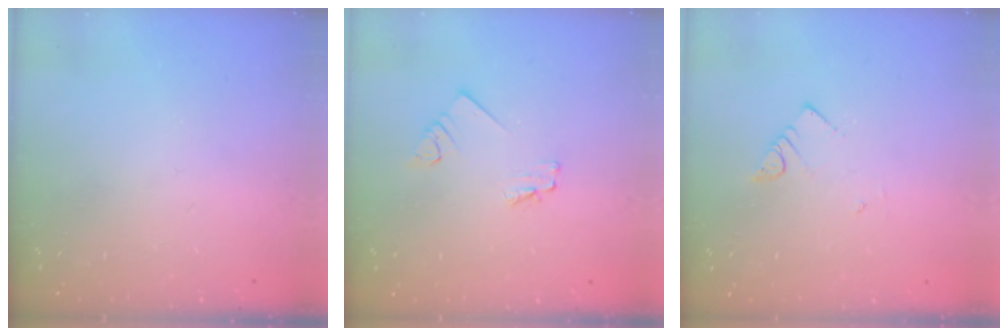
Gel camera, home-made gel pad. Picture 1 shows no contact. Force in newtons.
{"total": 1.6, "press": 1.6, "slide": 0.2}
{"total": 3.1, "press": 3.1, "slide": 0.2}